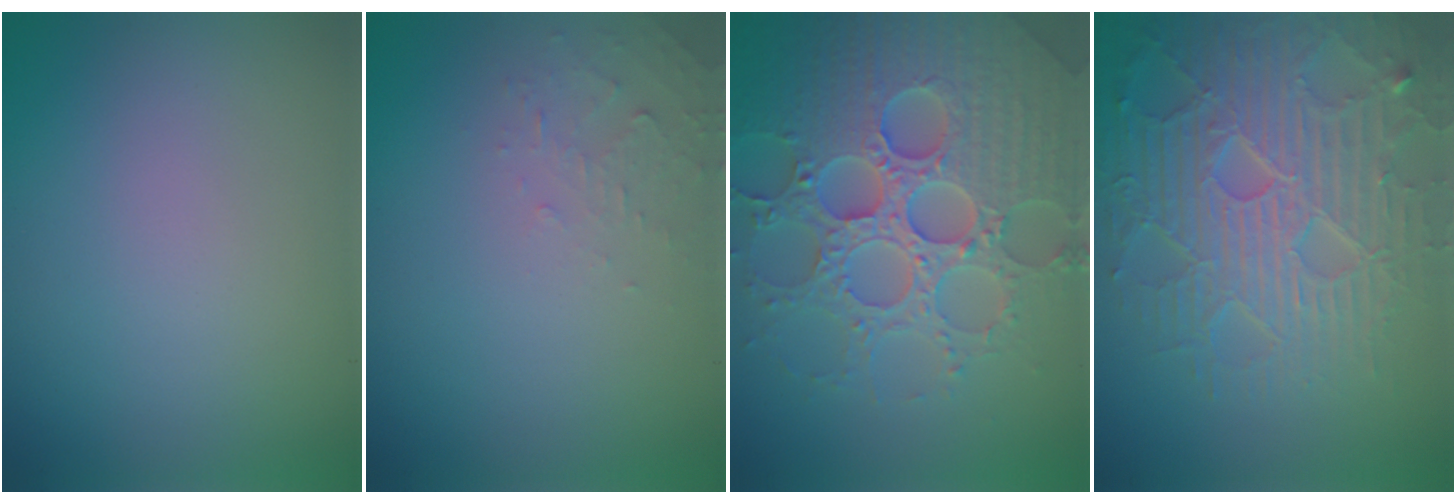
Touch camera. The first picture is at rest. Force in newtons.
{"total": 1.4, "press": 1.4, "slide": 0.2}
{"total": 7.9, "press": 7.7, "slide": 1.8}
{"total": 8.0, "press": 6.1, "slide": 5.1}